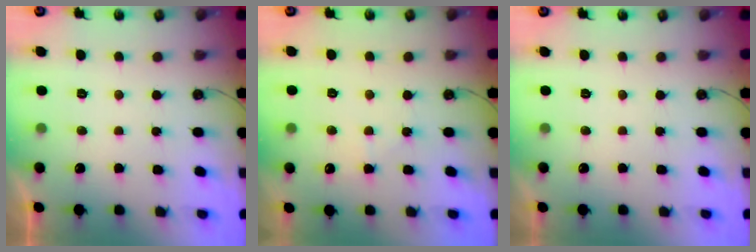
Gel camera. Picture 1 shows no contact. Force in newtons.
{"total": 5.3, "press": 5.3, "slide": 0.3}
{"total": 0.0}